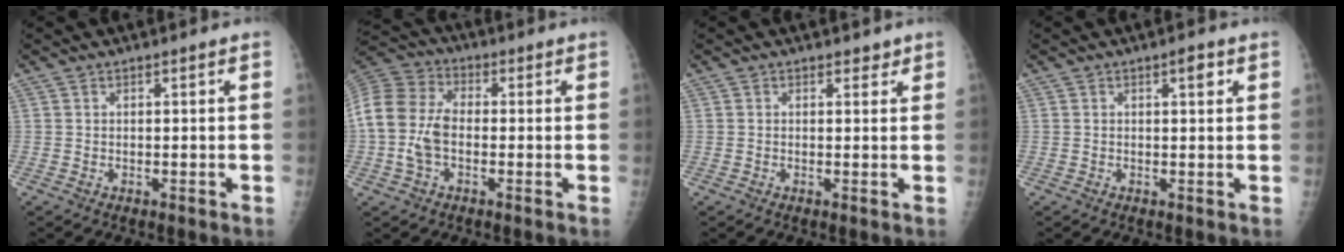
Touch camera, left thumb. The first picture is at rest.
{"total": 13.1, "force": [-1.5, 8.4, 9.9], "torque": [-0.218, 0.028, -0.033]}
{"total": 1.3, "force": [1.0, 0.7, 0.4], "torque": [0.006, -0.006, 0.010]}
{"total": 2.3, "force": [1.1, 0.7, 1.9], "torque": [-0.024, -0.002, 0.014]}